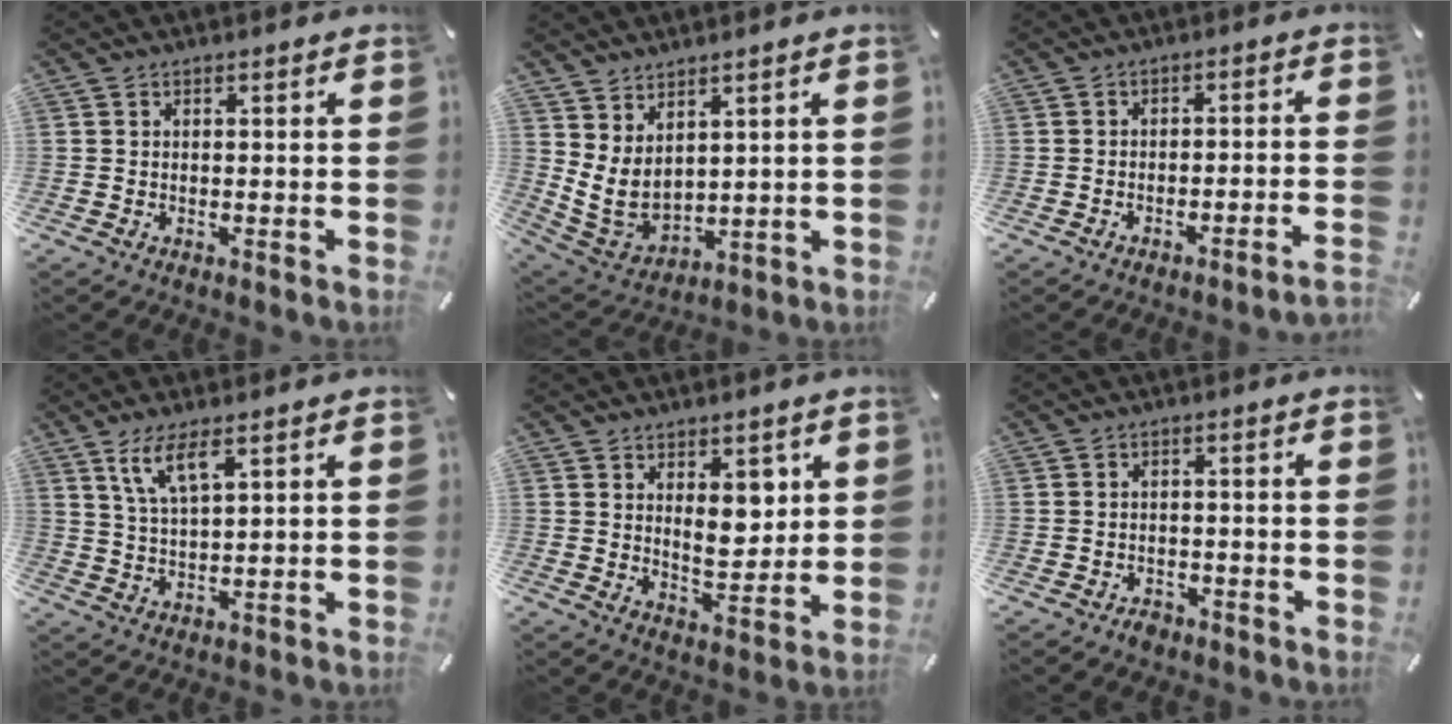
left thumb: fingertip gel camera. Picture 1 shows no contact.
{"total": 6.9, "force": [3.4, 5.0, 3.3], "torque": [-0.092, -0.031, 0.066]}
{"total": 3.2, "force": [-2.4, 0.3, 2.1], "torque": [-0.036, 0.004, -0.043]}
{"total": 6.9, "force": [4.2, 2.1, 5.1], "torque": [-0.113, 0.000, 0.075]}
{"total": 8.0, "force": [3.4, 5.0, 5.1], "torque": [-0.055, -0.018, 0.056]}
{"total": 2.5, "force": [-1.8, 1.5, 0.8], "torque": [-0.015, 0.011, -0.035]}